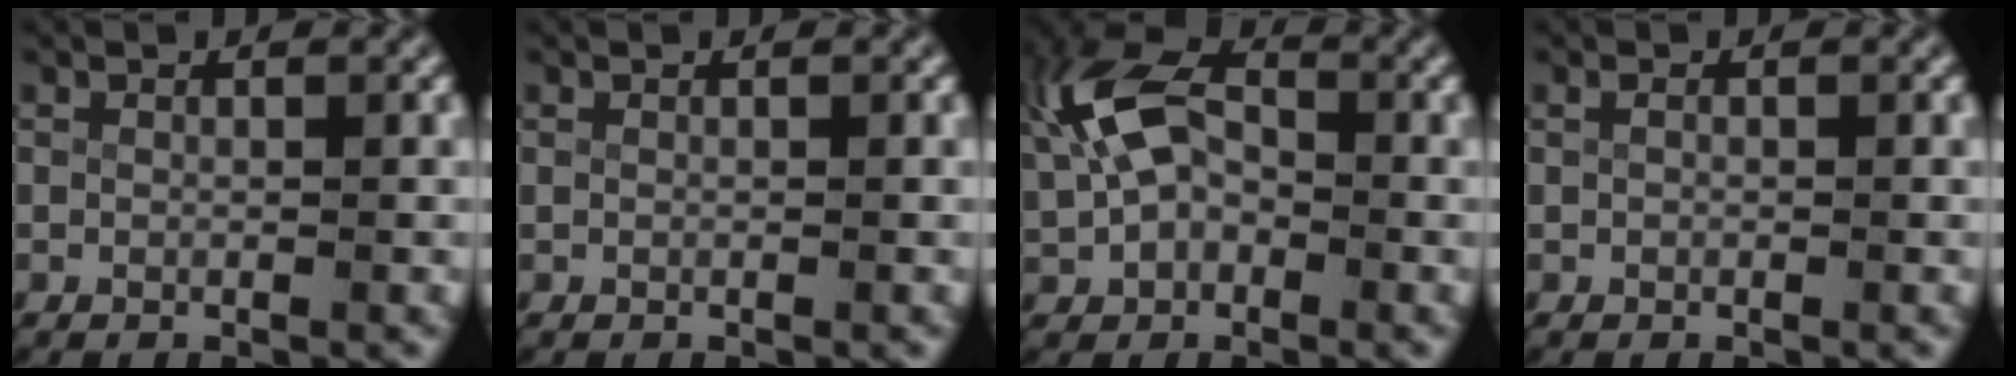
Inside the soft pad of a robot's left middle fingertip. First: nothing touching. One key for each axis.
{"total": 0.0}
{"total": 6.9, "fx": 0.9, "fy": 5.0, "fz": 4.7, "tx": -0.103, "ty": -0.010, "tz": 0.023}
{"total": 0.0}